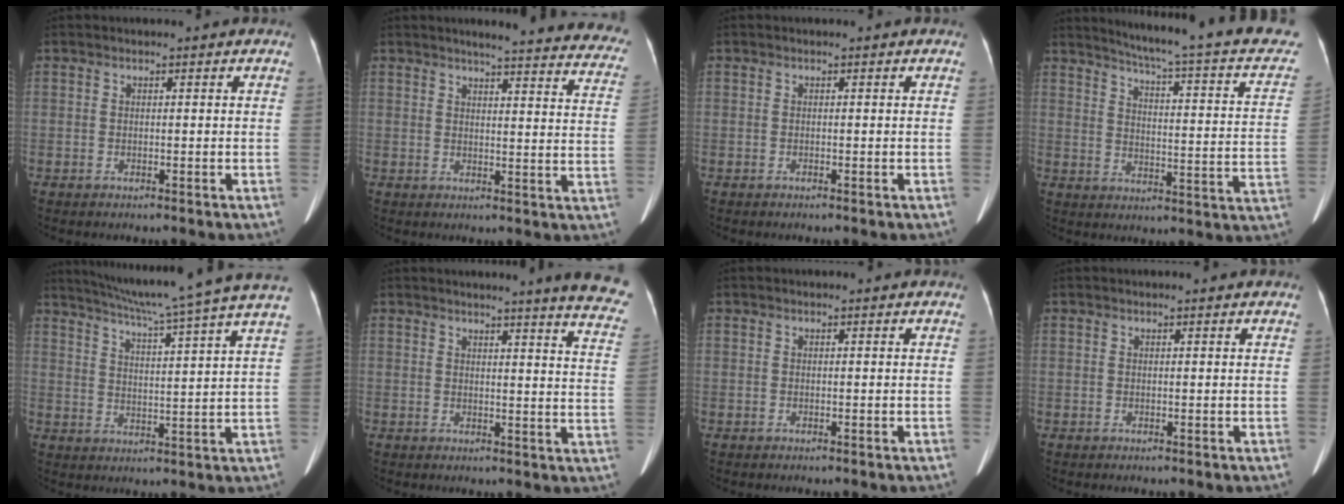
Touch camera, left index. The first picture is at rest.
{"total": 23.2, "force": [21.2, 2.3, 9.0], "torque": [-0.099, -0.074, 0.223]}
{"total": 0.0}
{"total": 22.7, "force": [19.4, 1.6, 11.7], "torque": [-0.158, -0.049, 0.224]}
{"total": 19.2, "force": [16.2, -2.3, 10.1], "torque": [-0.170, -0.024, 0.215]}
{"total": 13.6, "force": [12.0, -0.3, 6.3], "torque": [-0.059, -0.079, 0.109]}
{"total": 0.0}
{"total": 1.1, "force": [1.0, -0.1, 0.4], "torque": [-0.012, 0.009, 0.016]}